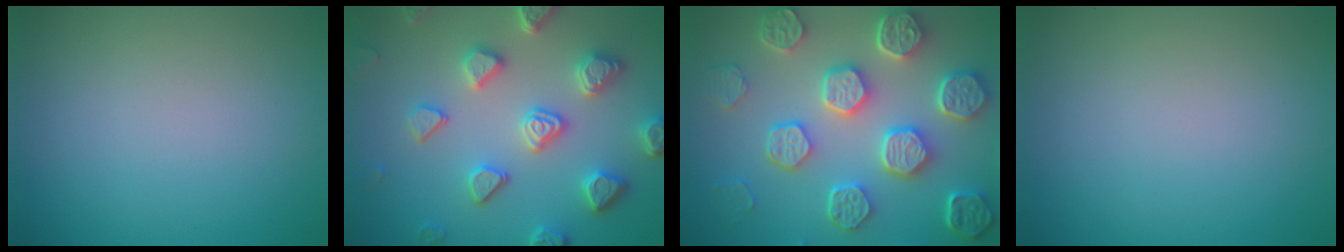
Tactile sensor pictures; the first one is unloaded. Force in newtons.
{"total": 5.5, "press": 4.9, "slide": 2.5}
{"total": 8.1, "press": 6.5, "slide": 4.8}
{"total": 0.0}